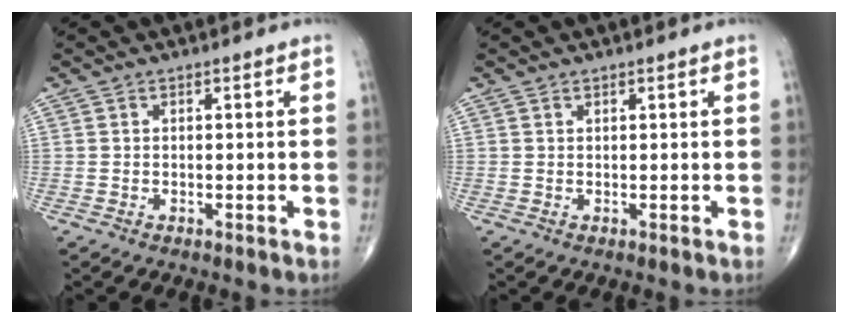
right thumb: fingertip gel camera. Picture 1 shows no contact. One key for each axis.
{"total": 0.0}